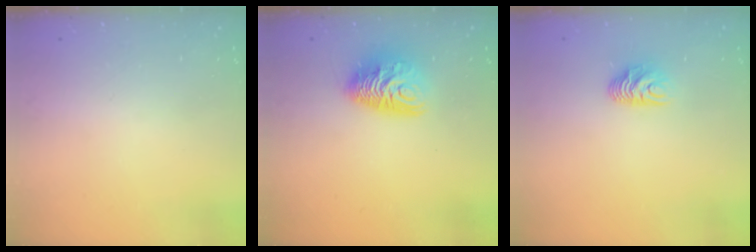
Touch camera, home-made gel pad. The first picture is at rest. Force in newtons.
{"total": 10.9, "press": 10.8, "slide": 1.2}
{"total": 7.5, "press": 7.5, "slide": 0.5}